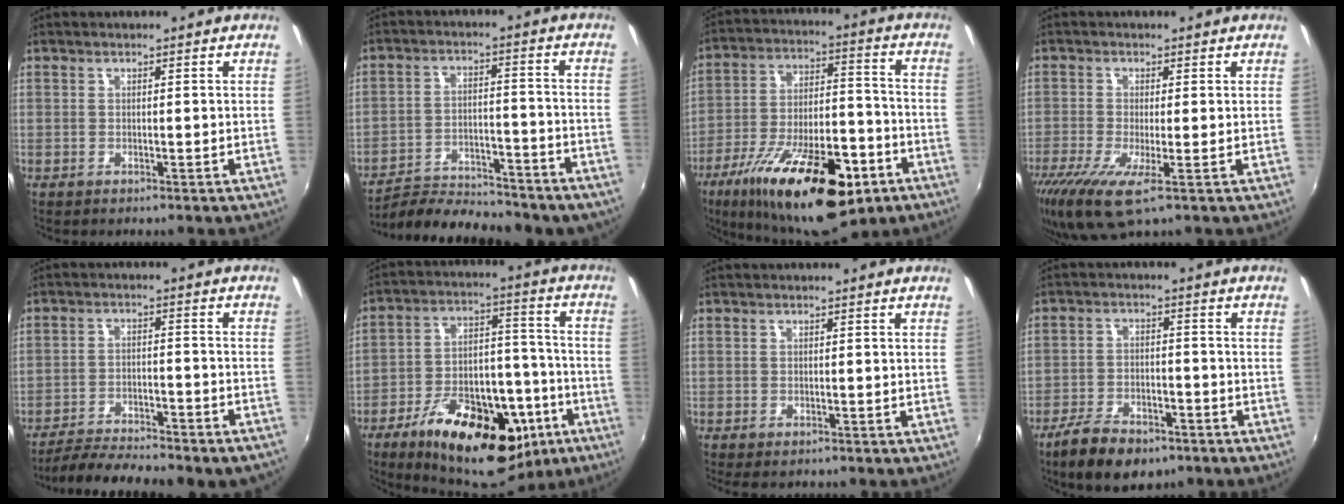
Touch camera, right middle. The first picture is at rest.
{"total": 18.2, "force": [-15.9, 4.9, 7.5], "torque": [-0.148, -0.021, -0.229]}
{"total": 24.8, "force": [-14.4, 9.3, 17.9], "torque": [-0.312, -0.029, -0.217]}
{"total": 7.5, "force": [-3.5, 1.0, 6.6], "torque": [-0.149, -0.029, -0.067]}
{"total": 16.8, "force": [-14.4, 3.2, 8.0], "torque": [-0.156, -0.029, -0.206]}
{"total": 25.0, "force": [-14.3, 11.9, 16.7], "torque": [-0.284, 0.000, -0.200]}
{"total": 1.2, "force": [-0.9, 0.5, 0.6], "torque": [-0.013, -0.007, -0.015]}
{"total": 11.1, "force": [-7.7, 4.8, 6.3], "torque": [-0.145, -0.017, -0.129]}